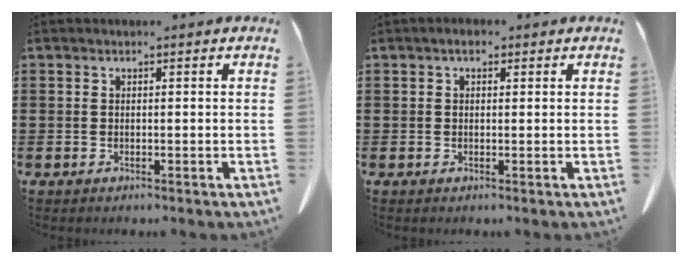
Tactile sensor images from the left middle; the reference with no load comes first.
{"total": 1.5, "force": [0.6, 0.8, 1.1], "torque": [-0.016, 0.003, 0.009]}